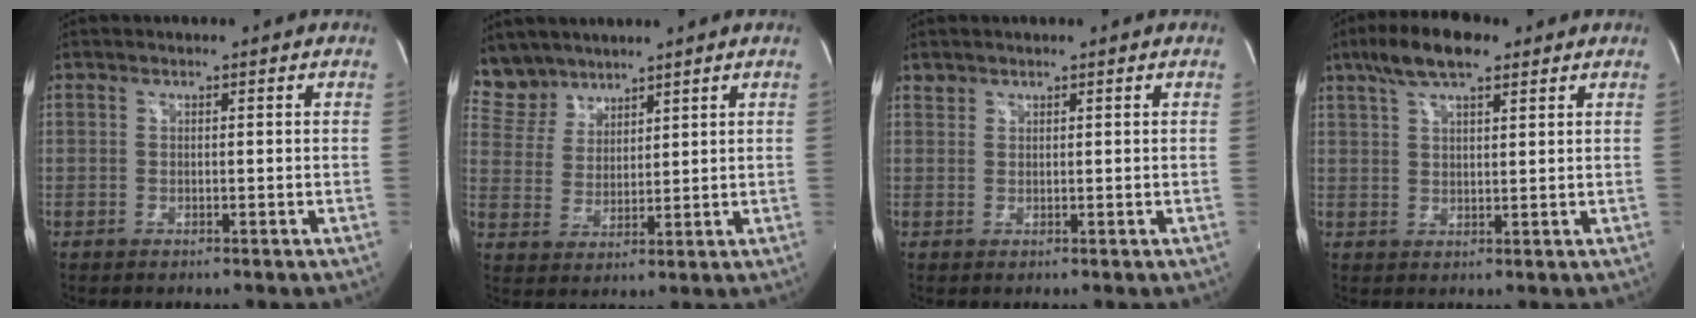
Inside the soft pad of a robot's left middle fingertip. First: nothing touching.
{"total": 6.3, "force": [5.5, 3.0, 0.0], "torque": [-0.008, 0.008, 0.123]}
{"total": 1.0, "force": [0.8, 0.5, -0.1], "torque": [0.005, 0.005, 0.014]}
{"total": 8.3, "force": [5.5, 2.3, 5.7], "torque": [-0.114, 0.021, 0.098]}